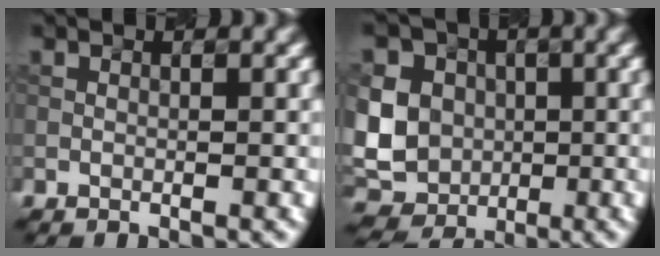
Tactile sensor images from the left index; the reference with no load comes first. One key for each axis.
{"total": 9.1, "fx": 0.6, "fy": 8.1, "fz": 4.2, "tx": -0.099, "ty": 0.013, "tz": -0.012}